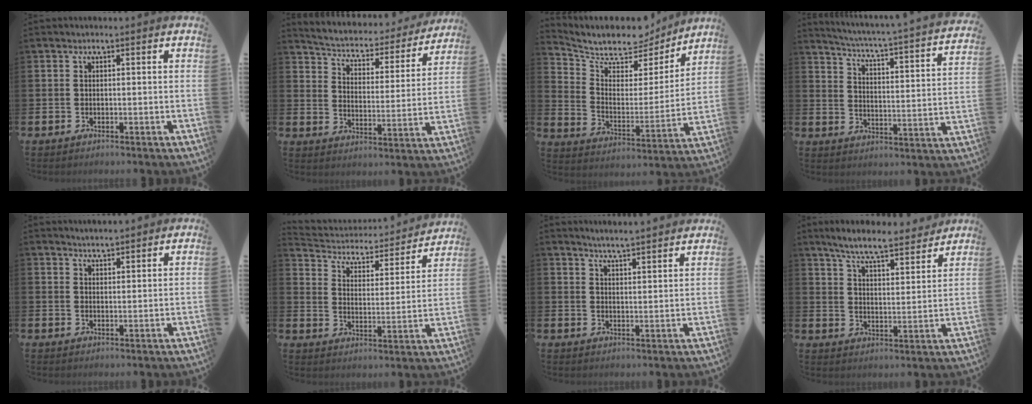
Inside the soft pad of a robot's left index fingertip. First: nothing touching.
{"total": 4.5, "force": [4.1, 1.5, 1.1], "torque": [-0.049, -0.035, 0.063]}
{"total": 8.8, "force": [8.0, 3.1, 1.9], "torque": [-0.078, -0.065, 0.137]}
{"total": 3.6, "force": [3.2, -0.3, 1.6], "torque": [-0.053, -0.041, 0.044]}
{"total": 2.7, "force": [2.7, 0.2, -0.1], "torque": [-0.003, -0.009, 0.051]}
{"total": 4.6, "force": [4.1, 2.0, 1.1], "torque": [-0.051, -0.034, 0.061]}
{"total": 4.3, "force": [4.3, -0.7, 0.2], "torque": [-0.013, -0.027, 0.075]}
{"total": 7.5, "force": [7.0, 0.7, 2.7], "torque": [-0.074, -0.043, 0.120]}